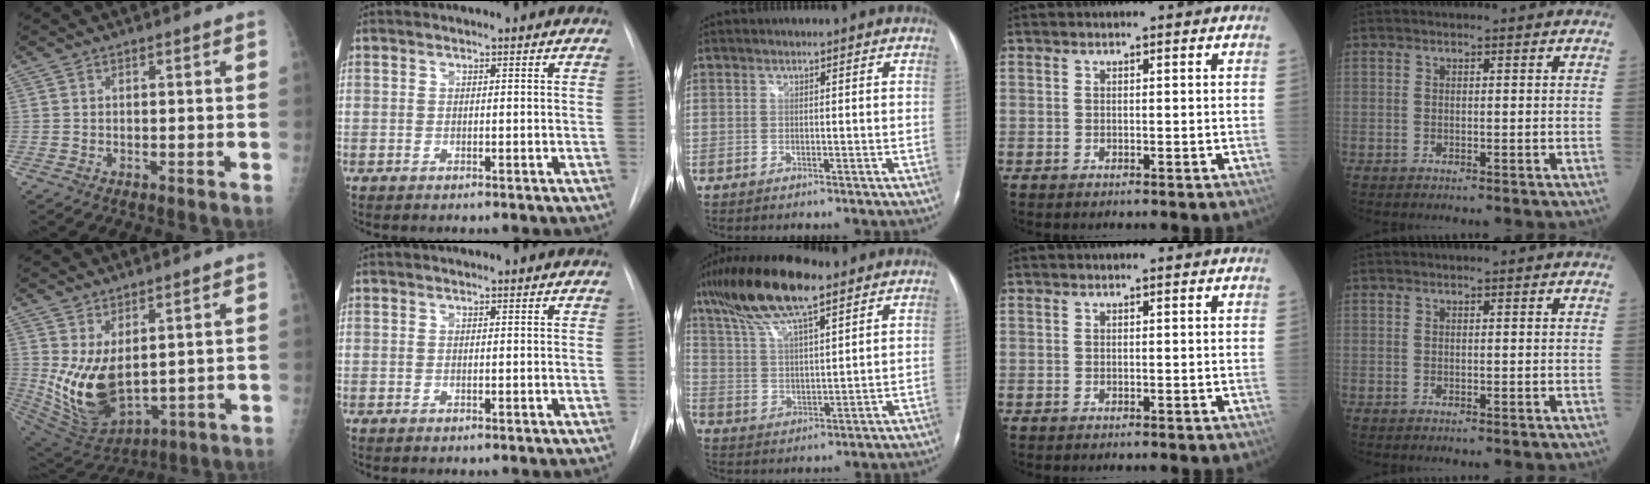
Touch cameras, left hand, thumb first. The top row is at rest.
{"thumb": {"total": 12.5, "force": [2.9, 6.4, 10.3], "torque": [-0.185, -0.038, 0.082]}, "middle": {"total": 13.8, "force": [9.5, 3.1, 9.5], "torque": [-0.188, 0.024, 0.177]}}